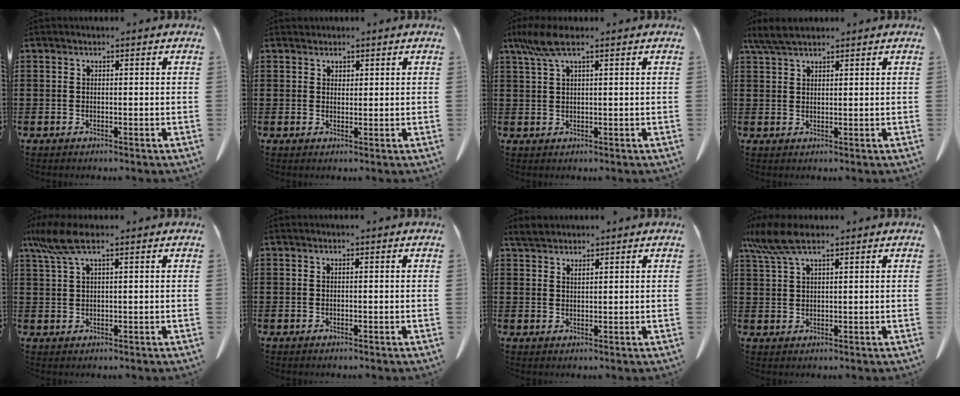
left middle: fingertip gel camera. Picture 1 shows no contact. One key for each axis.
{"total": 1.5, "fx": 1.3, "fy": 0.7, "fz": 0.1, "tx": 0.004, "ty": -0.004, "tz": 0.025}
{"total": 4.6, "fx": 2.4, "fy": 0.9, "fz": 3.8, "tx": -0.093, "ty": -0.002, "tz": 0.040}
{"total": 3.8, "fx": 3.1, "fy": 0.8, "fz": 2.1, "tx": -0.049, "ty": 0.000, "tz": 0.058}
{"total": 5.8, "fx": 3.3, "fy": 1.3, "fz": 4.6, "tx": -0.118, "ty": -0.006, "tz": 0.054}
{"total": 0.0}
{"total": 2.3, "fx": 2.1, "fy": 0.4, "fz": 0.8, "tx": -0.021, "ty": 0.004, "tz": 0.041}
{"total": 6.6, "fx": 4.4, "fy": 1.7, "fz": 4.6, "tx": -0.113, "ty": -0.006, "tz": 0.076}